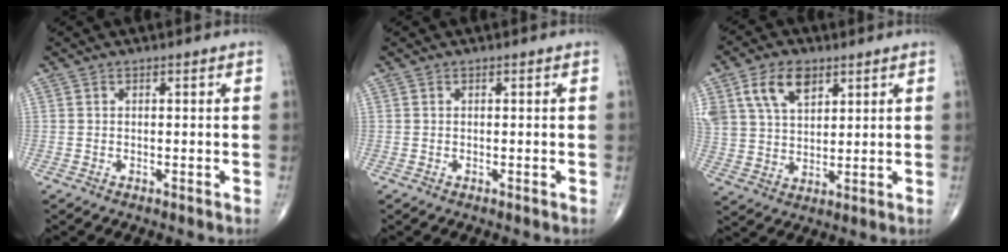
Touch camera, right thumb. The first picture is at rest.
{"total": 0.0}
{"total": 10.6, "force": [5.4, 6.4, 6.5], "torque": [-0.112, -0.014, 0.109]}